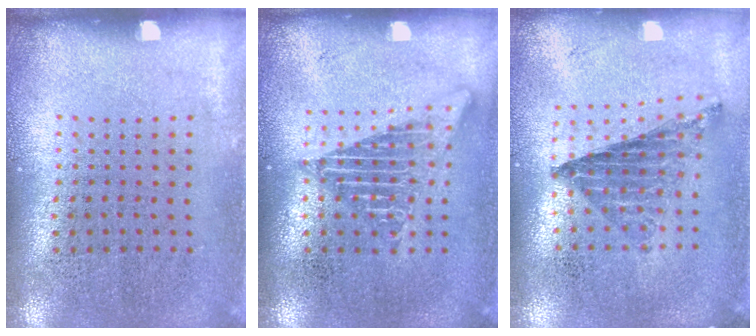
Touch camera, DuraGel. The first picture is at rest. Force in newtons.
{"total": 1.7, "press": 1.7, "slide": 0.2}
{"total": 0.8, "press": 0.8, "slide": 0.0}